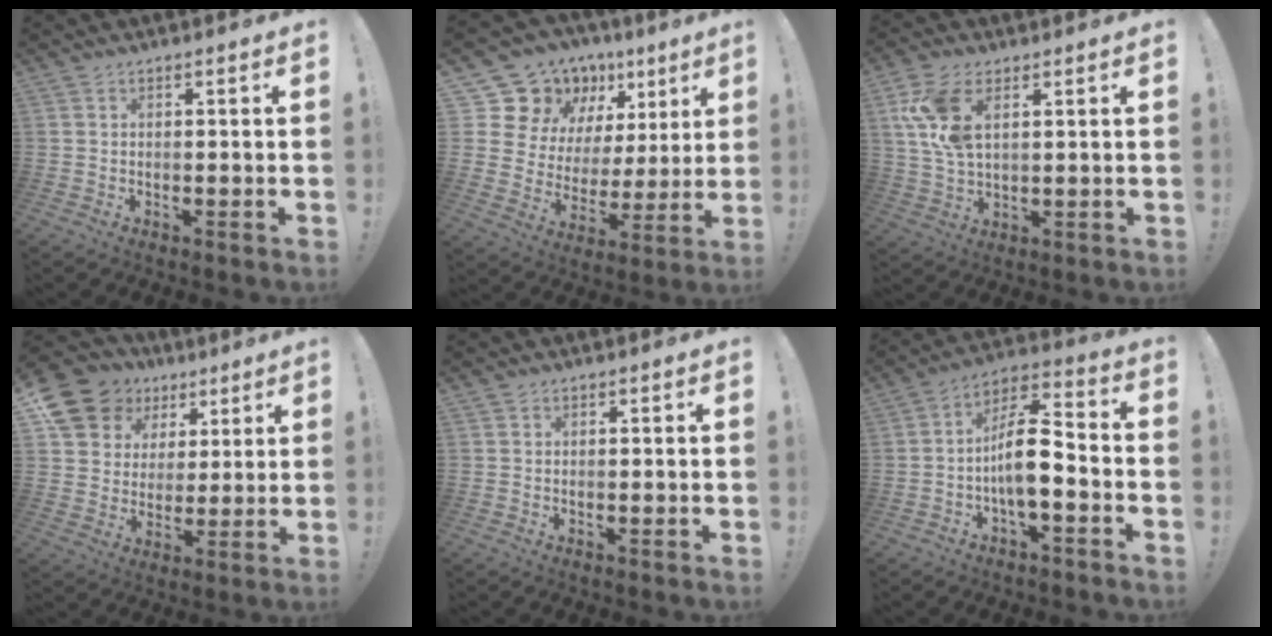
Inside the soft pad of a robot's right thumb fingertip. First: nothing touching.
{"total": 15.2, "force": [10.6, 9.9, 4.7], "torque": [-0.072, -0.083, 0.218]}
{"total": 11.2, "force": [4.3, 6.2, 8.3], "torque": [-0.168, -0.007, 0.082]}
{"total": 15.2, "force": [8.7, 11.3, 5.4], "torque": [-0.091, -0.049, 0.182]}
{"total": 0.6, "force": [0.3, 0.4, 0.0], "torque": [0.006, -0.002, 0.006]}
{"total": 13.3, "force": [-2.9, 5.6, 11.7], "torque": [-0.204, 0.018, -0.051]}